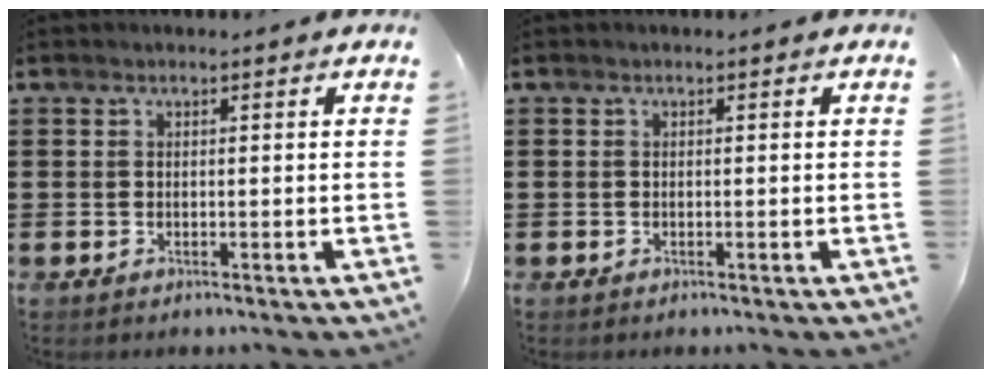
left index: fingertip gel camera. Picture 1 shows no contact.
{"total": 0.0}